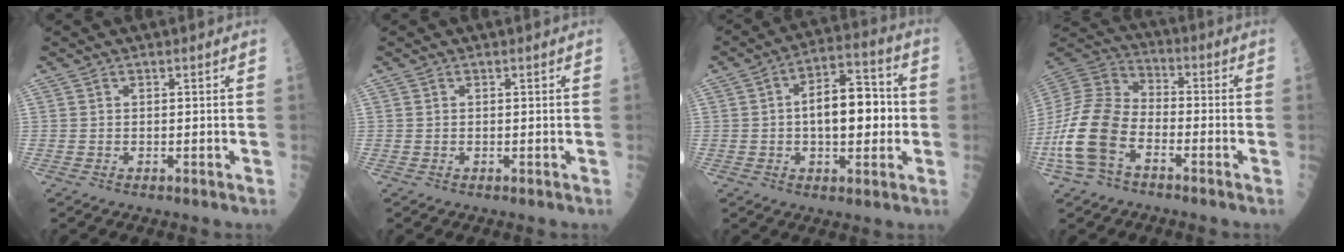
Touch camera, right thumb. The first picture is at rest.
{"total": 0.0}
{"total": 13.4, "force": [0.0, 6.7, 11.6], "torque": [-0.145, 0.025, -0.006]}
{"total": 15.7, "force": [-5.8, 9.2, 11.4], "torque": [-0.238, 0.038, -0.122]}